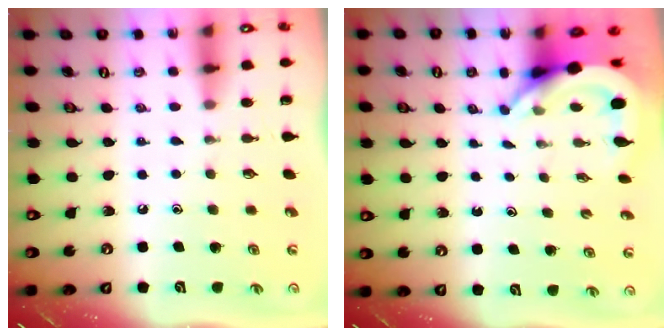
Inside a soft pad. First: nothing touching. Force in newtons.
{"total": 5.6, "press": 5.6, "slide": 0.3}